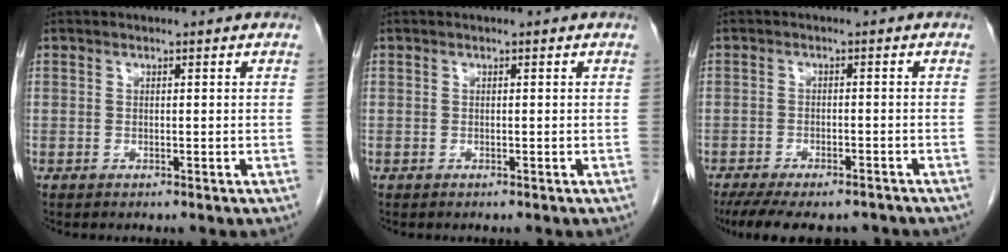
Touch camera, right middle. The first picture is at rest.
{"total": 0.0}
{"total": 12.9, "force": [-10.5, 4.3, 6.0], "torque": [-0.120, -0.009, -0.145]}